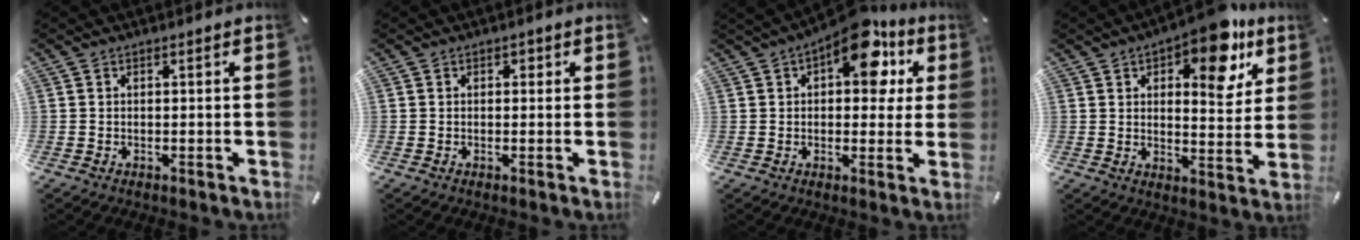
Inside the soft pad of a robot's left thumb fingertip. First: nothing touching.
{"total": 1.0, "force": [0.2, 1.0, 0.3], "torque": [0.000, 0.004, -0.001]}
{"total": 14.3, "force": [7.4, 7.2, 9.9], "torque": [-0.134, -0.035, 0.123]}
{"total": 14.1, "force": [8.8, 6.3, 9.0], "torque": [-0.099, -0.058, 0.142]}